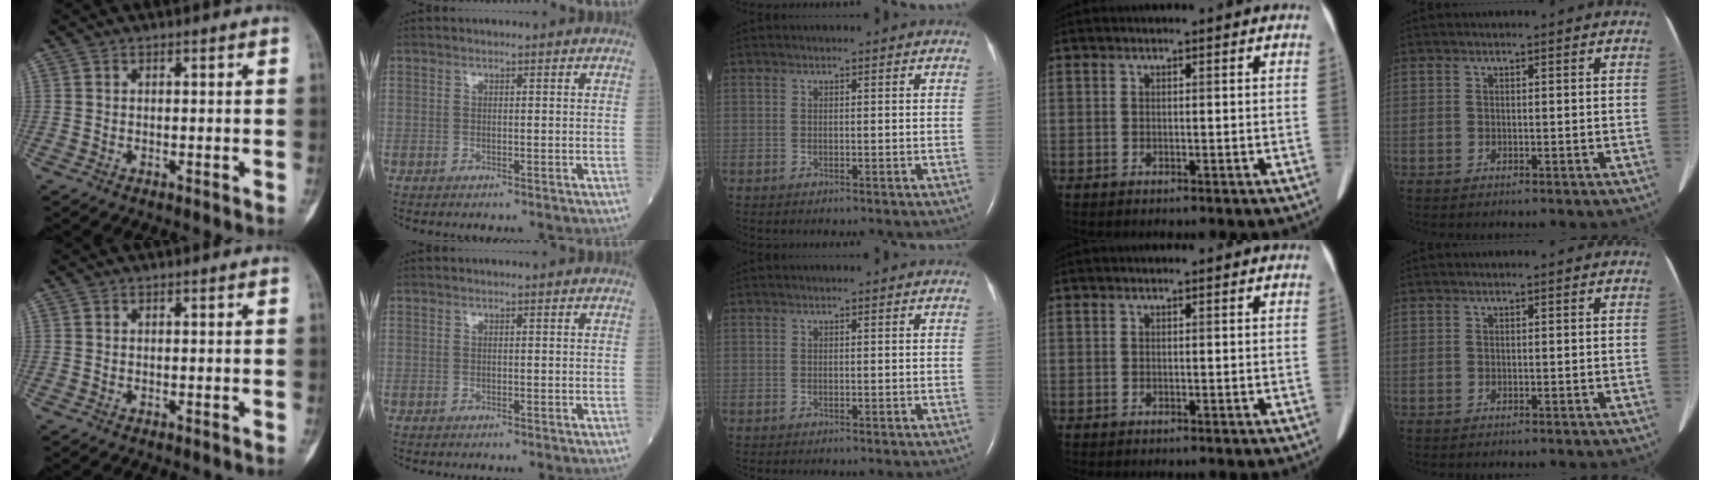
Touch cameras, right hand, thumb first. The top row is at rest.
{}